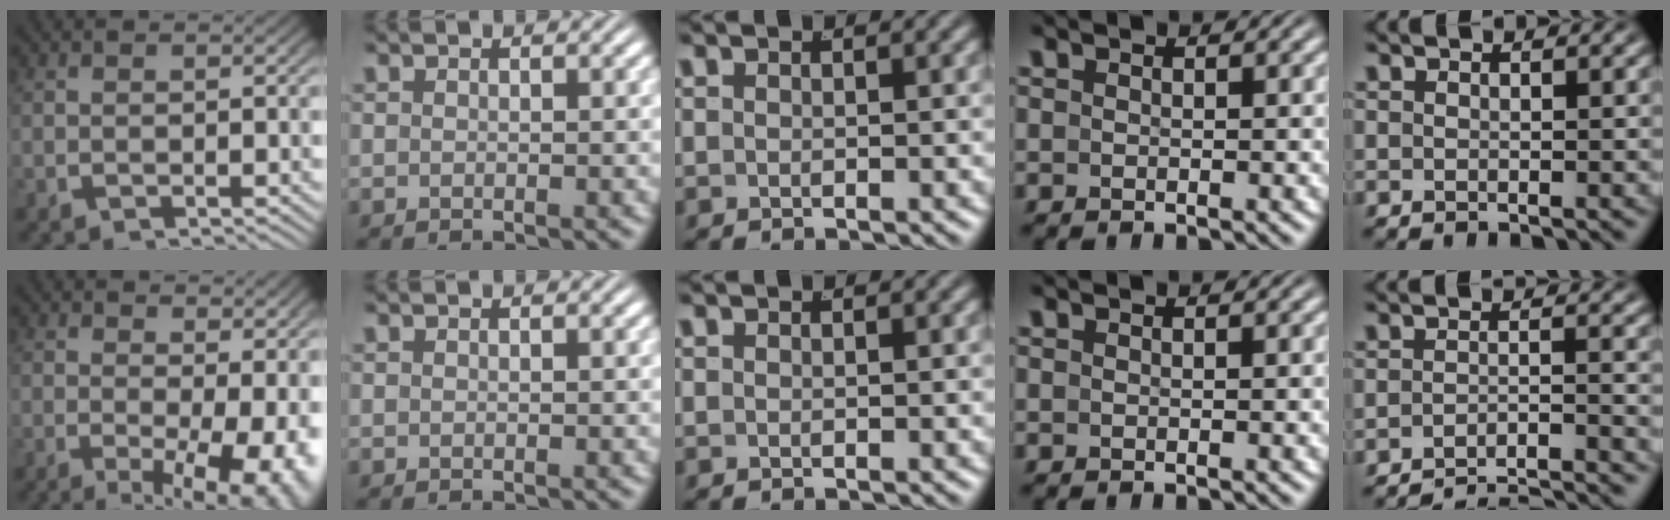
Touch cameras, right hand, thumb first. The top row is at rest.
{"thumb": {"total": 8.4, "force": [-1.8, 4.5, 6.9], "torque": [-0.095, -0.041, -0.013]}, "little": {"total": 11.5, "force": [-11.2, 2.1, 1.8], "torque": [0.004, -0.026, -0.174]}}